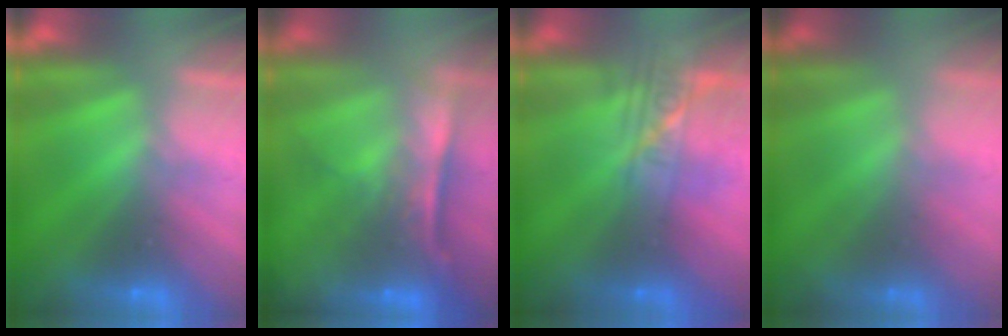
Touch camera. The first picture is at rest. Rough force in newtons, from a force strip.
{"total": 6.9}
{"total": 2.2}
{"total": 1.8}